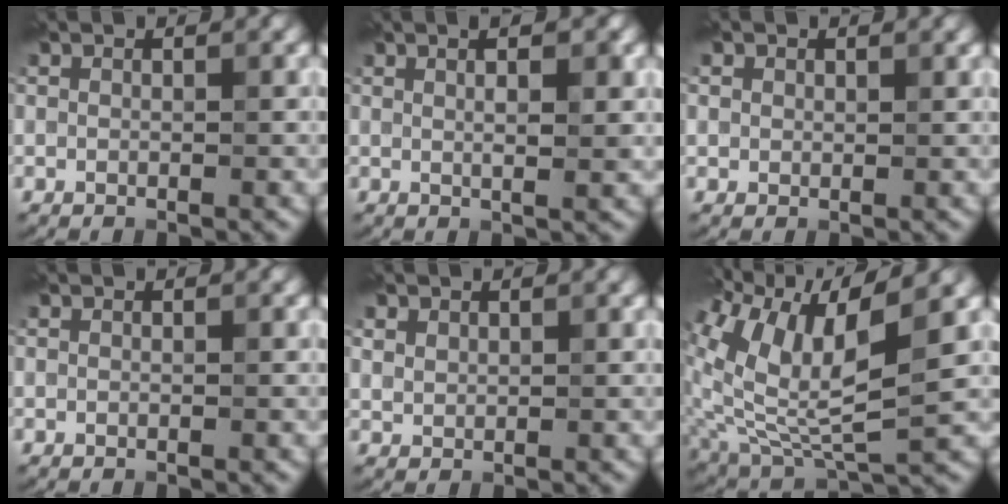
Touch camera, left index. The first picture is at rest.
{"total": 3.1, "force": [1.0, 0.7, 2.9], "torque": [-0.031, 0.004, 0.011]}
{"total": 1.4, "force": [0.7, 1.1, 0.4], "torque": [-0.018, 0.000, 0.018]}
{"total": 0.0}
{"total": 1.3, "force": [0.9, 0.9, 0.4], "torque": [-0.019, -0.004, 0.032]}
{"total": 10.0, "force": [4.1, 2.9, 8.6], "torque": [-0.186, 0.006, 0.080]}